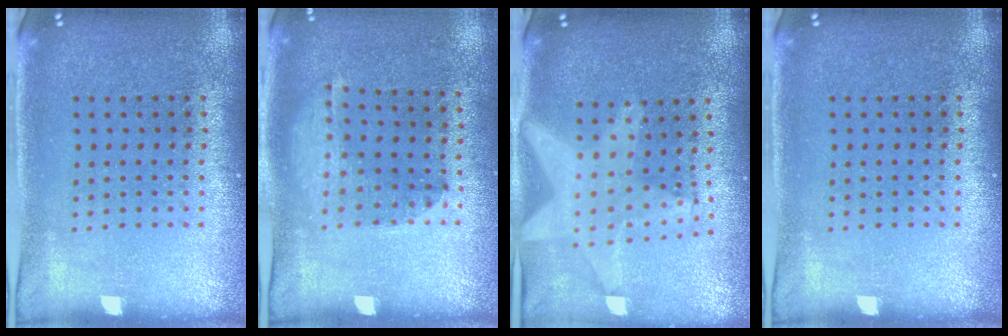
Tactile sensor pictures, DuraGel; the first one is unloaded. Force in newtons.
{"total": 1.0, "press": 1.0, "slide": 0.3}
{"total": 2.2, "press": 1.8, "slide": 1.3}
{"total": 0.0}